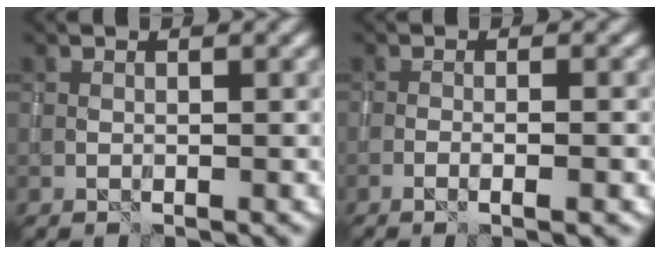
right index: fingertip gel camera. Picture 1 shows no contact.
{"total": 2.7, "force": [-1.0, 0.7, 2.4], "torque": [-0.025, 0.009, -0.024]}